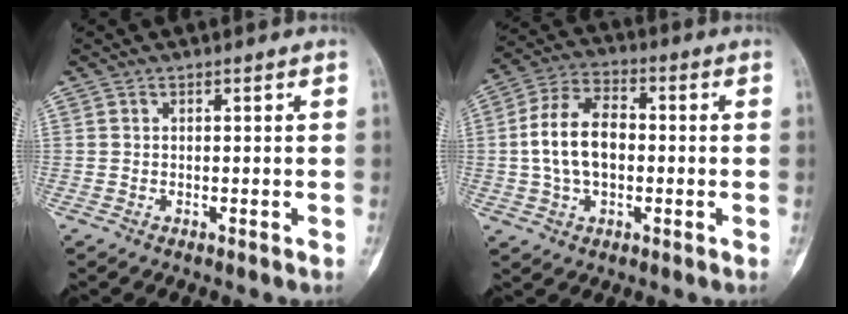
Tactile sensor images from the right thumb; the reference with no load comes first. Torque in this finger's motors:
{"motor_torque": [0.90, 0.86, 0.82, -0.66, 0.38]}